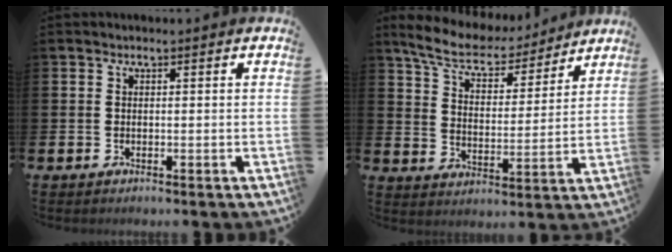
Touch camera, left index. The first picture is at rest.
{"total": 8.1, "force": [7.4, 1.9, 2.7], "torque": [-0.086, -0.048, 0.130]}